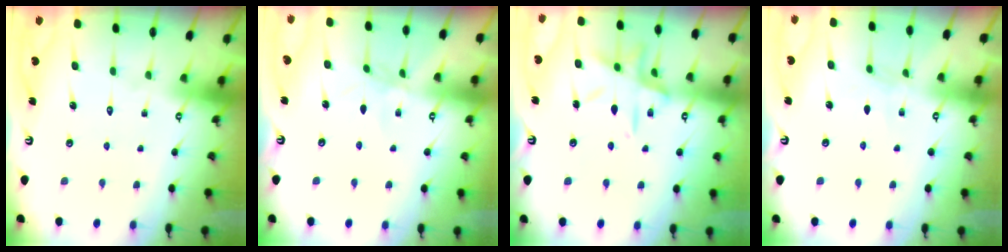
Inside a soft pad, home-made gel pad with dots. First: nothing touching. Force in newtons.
{"total": 2.7, "press": 2.6, "slide": 0.3}
{"total": 12.8, "press": 12.7, "slide": 1.2}
{"total": 3.6, "press": 3.6, "slide": 0.4}